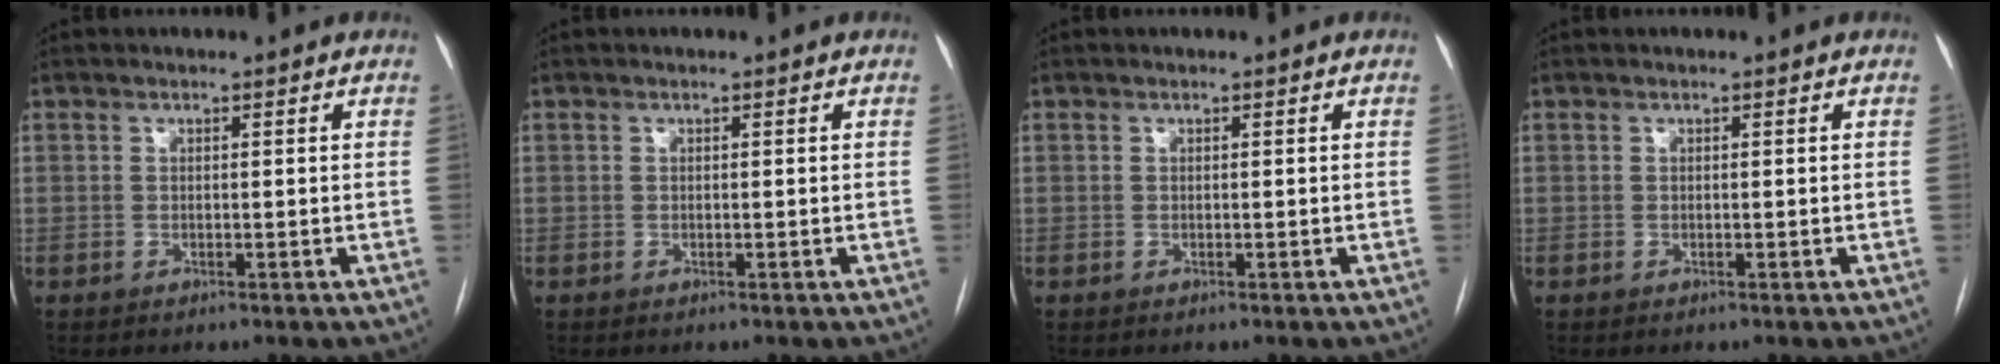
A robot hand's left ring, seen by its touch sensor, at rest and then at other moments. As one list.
[{"total": 0.0}, {"total": 0.0}, {"total": 0.0}]